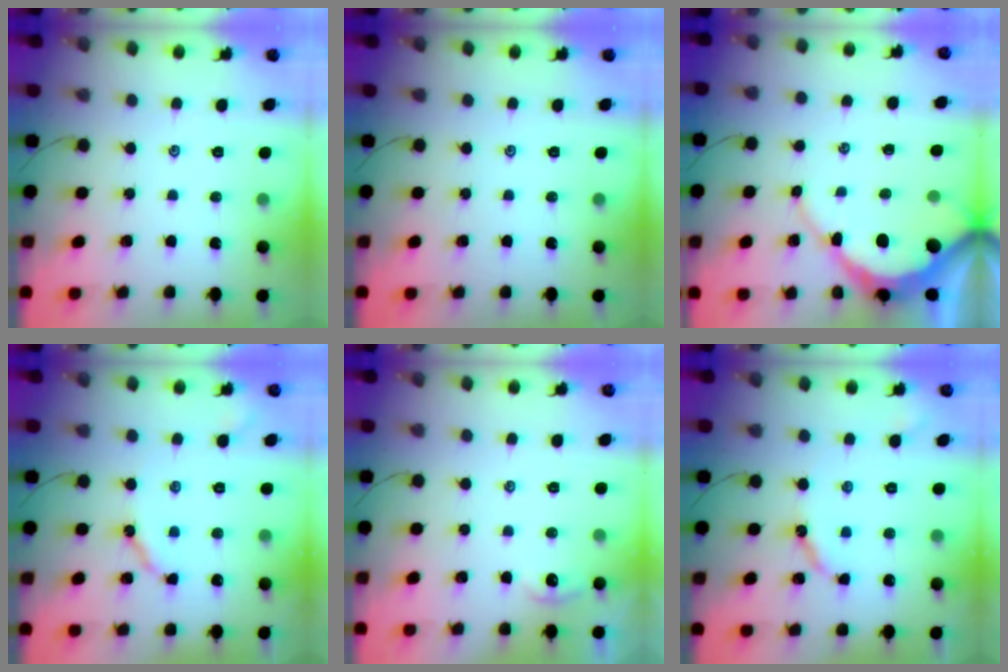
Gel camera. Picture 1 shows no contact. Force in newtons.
{"total": 0.0}
{"total": 8.8, "press": 8.7, "slide": 0.6}
{"total": 5.8, "press": 5.8, "slide": 0.7}
{"total": 0.0}
{"total": 5.5, "press": 5.5, "slide": 0.5}